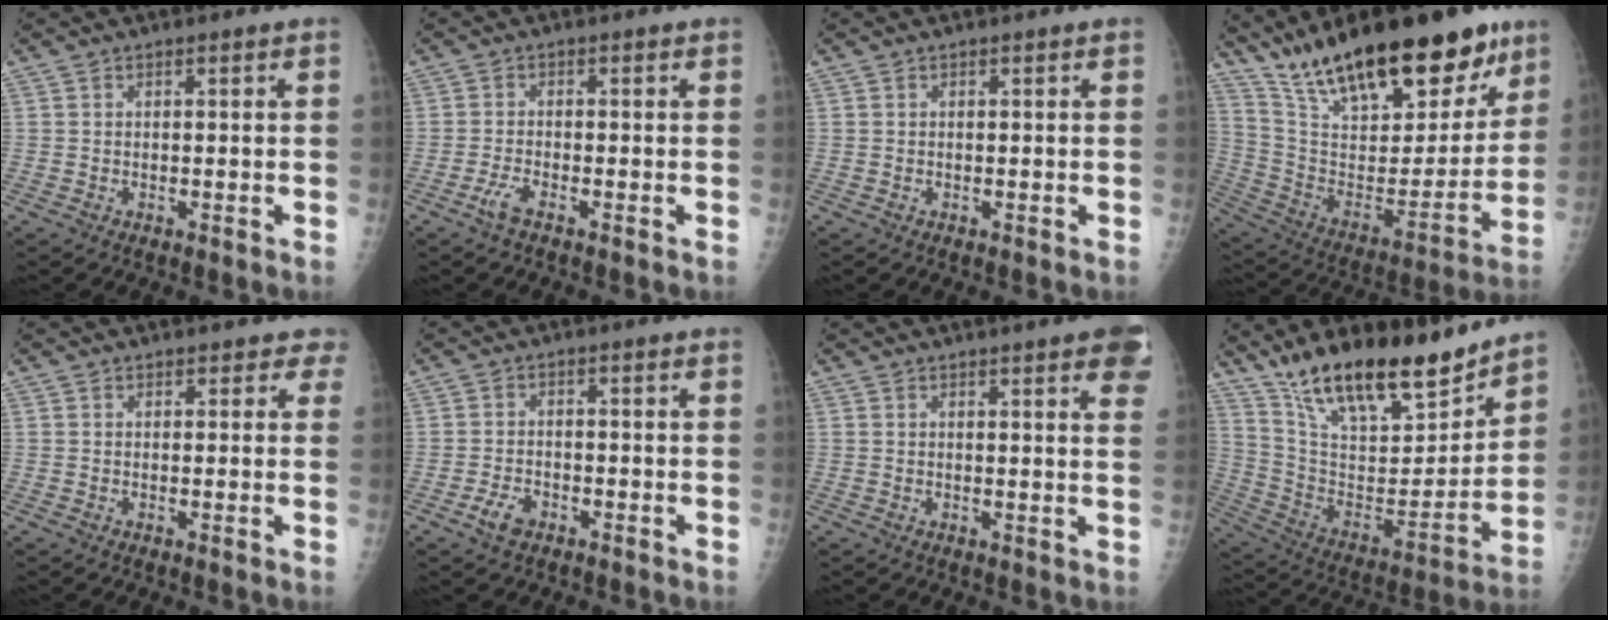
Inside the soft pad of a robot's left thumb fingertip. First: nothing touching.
{"total": 2.3, "force": [-1.6, 0.5, 1.6], "torque": [-0.043, 0.003, -0.036]}
{"total": 0.0}
{"total": 30.6, "force": [21.2, 11.2, 19.0], "torque": [-0.271, -0.060, 0.352]}
{"total": 2.6, "force": [2.2, 1.4, 0.1], "torque": [0.032, -0.007, 0.008]}
{"total": 3.2, "force": [-1.9, 1.9, 1.8], "torque": [-0.033, 0.009, -0.034]}
{"total": 8.9, "force": [5.1, 1.6, 7.2], "torque": [-0.066, -0.007, 0.050]}
{"total": 23.1, "force": [18.0, 7.3, 12.5], "torque": [-0.182, -0.085, 0.315]}